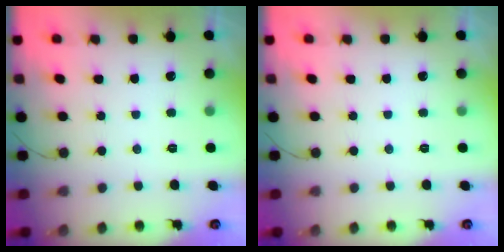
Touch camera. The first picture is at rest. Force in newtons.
{"total": 0.0}